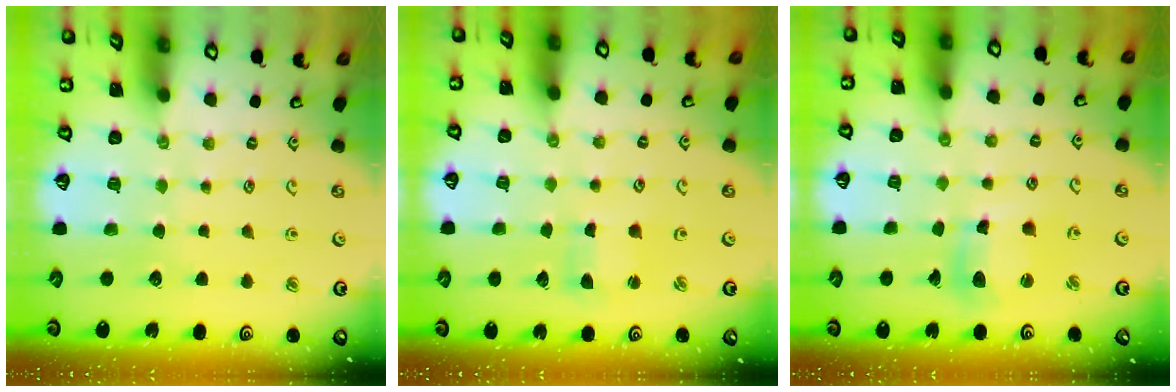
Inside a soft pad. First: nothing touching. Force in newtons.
{"total": 2.2, "press": 2.2, "slide": 0.3}
{"total": 10.1, "press": 10.0, "slide": 0.9}